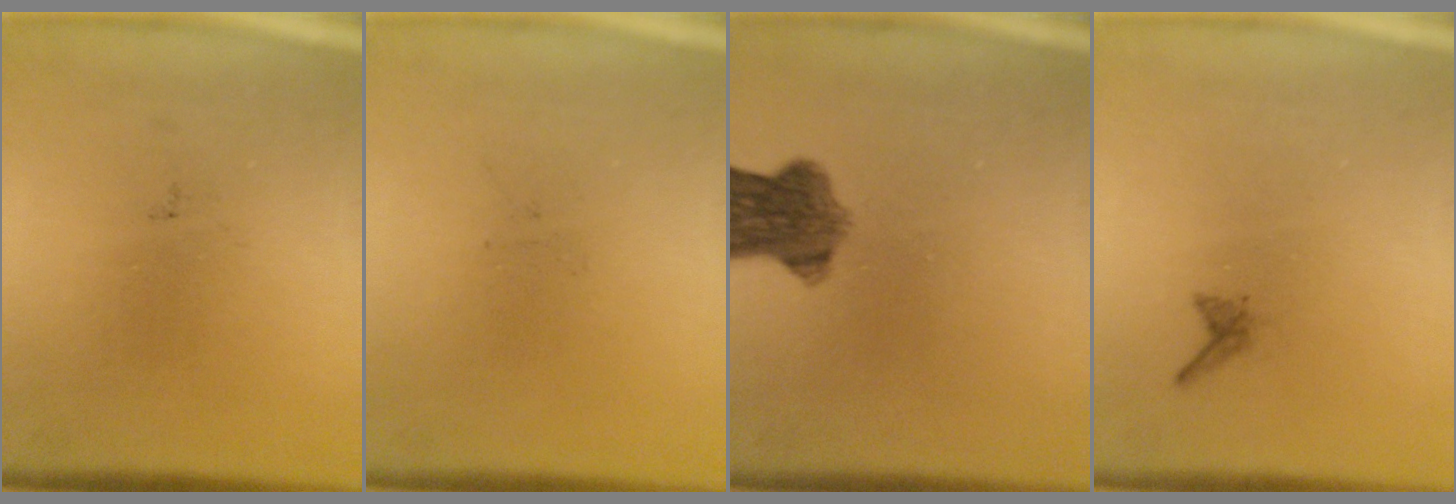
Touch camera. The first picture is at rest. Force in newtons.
{"total": 0.0}
{"total": 7.2}
{"total": 0.6}